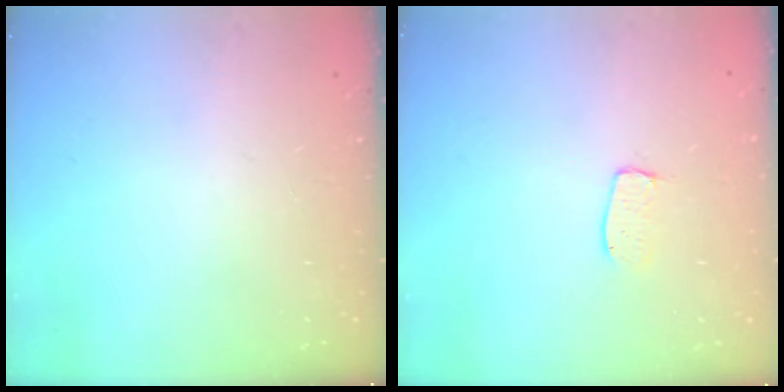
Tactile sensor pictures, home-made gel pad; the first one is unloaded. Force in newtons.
{"total": 4.8, "press": 4.8, "slide": 0.3}